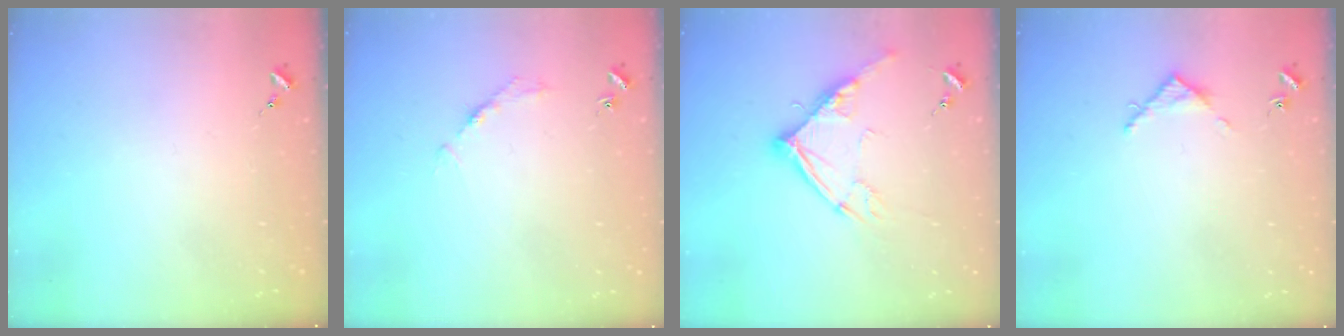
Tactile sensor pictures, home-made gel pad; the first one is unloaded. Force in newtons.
{"total": 2.7, "press": 2.7, "slide": 0.4}
{"total": 12.9, "press": 12.8, "slide": 1.3}
{"total": 4.0, "press": 4.0, "slide": 0.5}